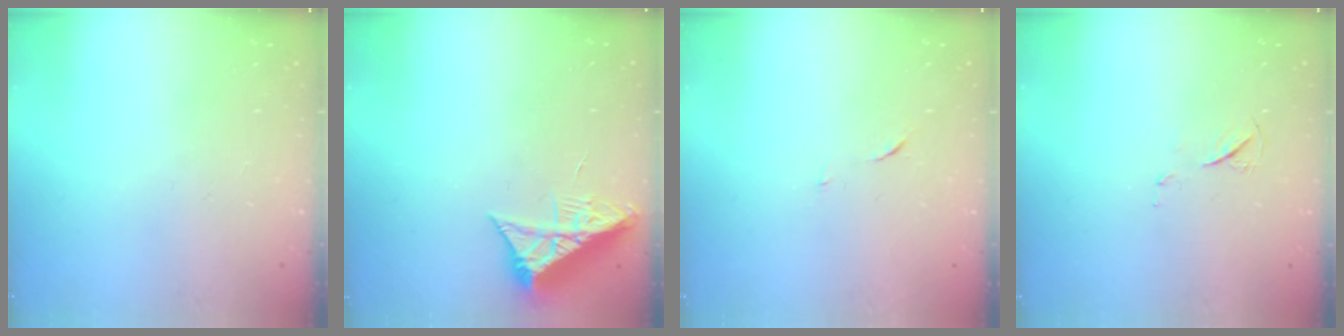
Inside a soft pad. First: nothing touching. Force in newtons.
{"total": 7.7, "press": 7.7, "slide": 0.4}
{"total": 4.5, "press": 4.3, "slide": 1.0}
{"total": 4.5, "press": 4.5, "slide": 0.6}